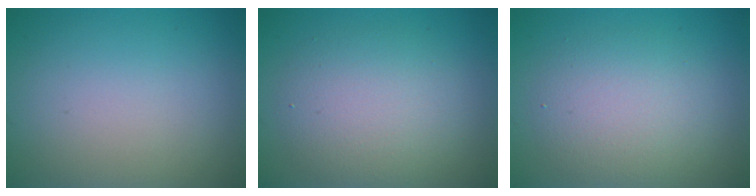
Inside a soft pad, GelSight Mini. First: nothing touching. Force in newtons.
{"total": 5.0, "press": 5.0, "slide": 0.4}
{"total": 4.3, "press": 4.3, "slide": 0.2}